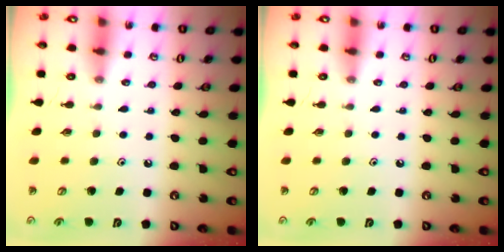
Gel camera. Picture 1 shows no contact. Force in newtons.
{"total": 0.0}